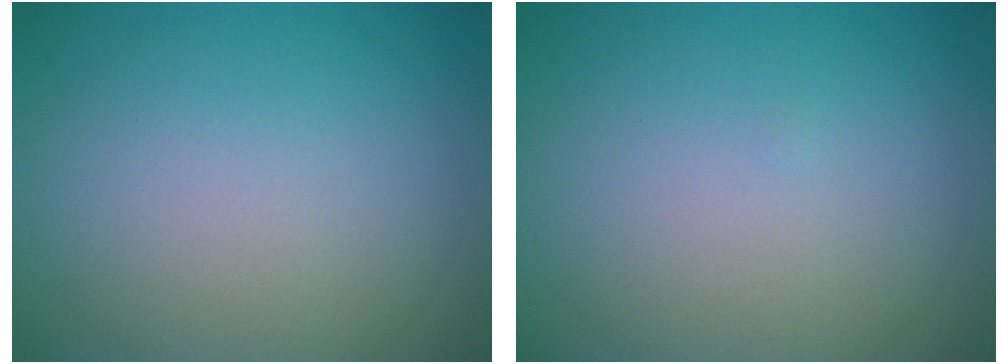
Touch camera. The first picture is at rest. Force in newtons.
{"total": 0.0}